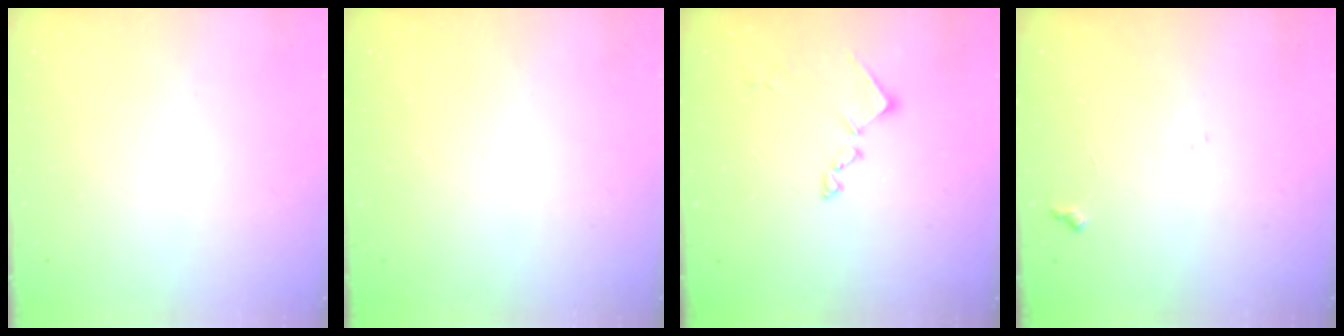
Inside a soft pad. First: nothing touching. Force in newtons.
{"total": 0.9, "press": 0.9, "slide": 0.1}
{"total": 10.6, "press": 10.5, "slide": 0.5}
{"total": 5.5, "press": 5.5, "slide": 0.6}